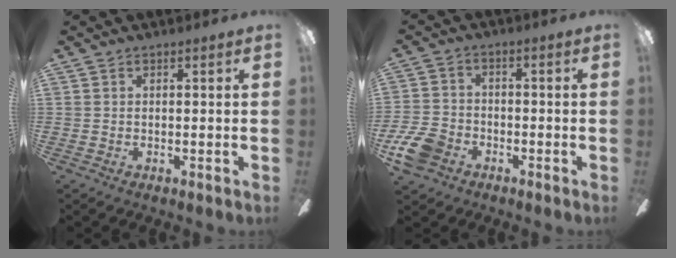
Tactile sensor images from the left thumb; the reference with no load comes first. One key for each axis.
{"total": 8.7, "fx": -4.6, "fy": 6.0, "fz": 4.3, "tx": -0.104, "ty": 0.027, "tz": -0.089}